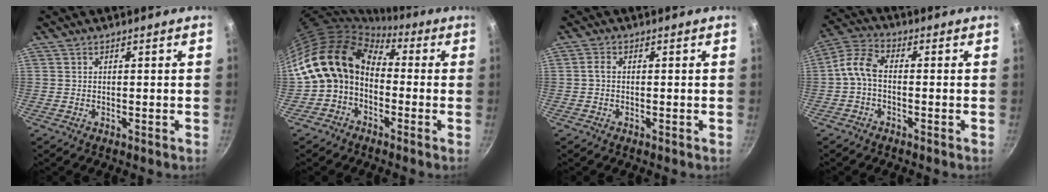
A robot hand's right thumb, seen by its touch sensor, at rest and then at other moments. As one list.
[{"total": 13.1, "force": [-1.2, 10.2, 8.1], "torque": [-0.120, 0.046, -0.041]}, {"total": 1.6, "force": [-0.1, 0.7, 1.4], "torque": [-0.039, 0.007, -0.007]}, {"total": 5.8, "force": [-1.3, 3.3, 4.5], "torque": [-0.102, 0.030, -0.040]}]